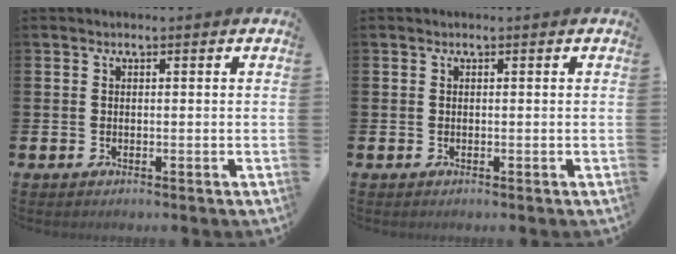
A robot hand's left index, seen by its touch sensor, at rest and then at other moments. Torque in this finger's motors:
{"motor_torque": [0.01, 0.11, -0.03, -0.01]}